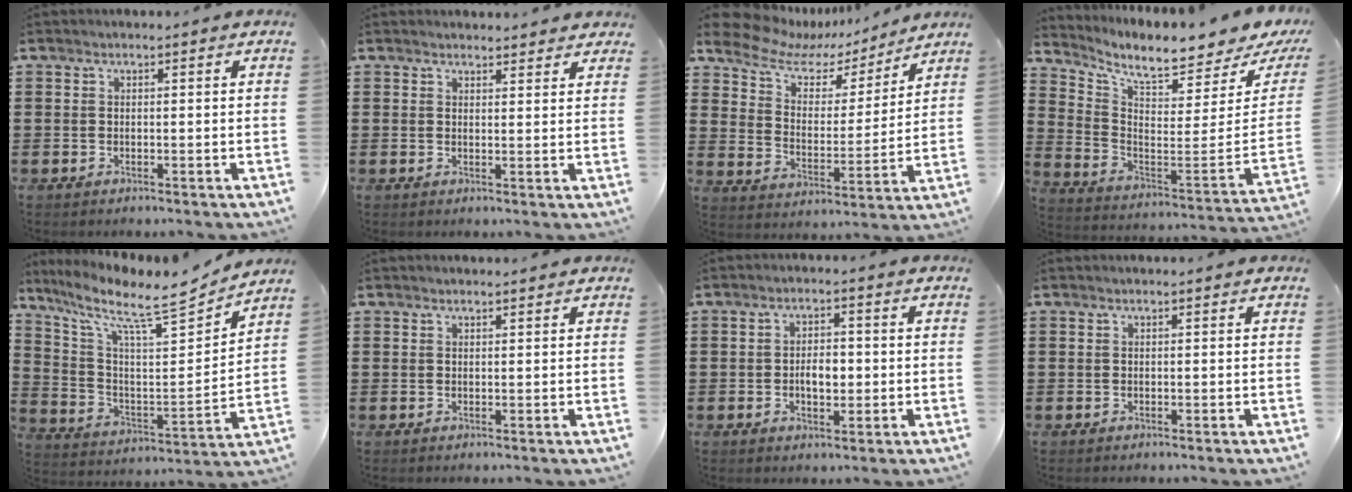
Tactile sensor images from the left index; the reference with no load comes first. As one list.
[{"total": 2.1, "force": [2.1, 0.4, 0.1], "torque": [0.002, -0.003, 0.039]}, {"total": 8.8, "force": [7.1, 3.8, 3.3], "torque": [-0.094, -0.038, 0.125]}, {"total": 7.1, "force": [6.0, 0.2, 3.8], "torque": [-0.089, -0.070, 0.092]}, {"total": 9.6, "force": [7.9, 1.7, 5.3], "torque": [-0.122, -0.057, 0.123]}, {"total": 0.7, "force": [0.7, 0.2, 0.2], "torque": [-0.004, 0.000, 0.013]}, {"total": 3.7, "force": [-0.4, 2.0, 3.1], "torque": [-0.043, -0.002, -0.013]}, {"total": 0.0}]